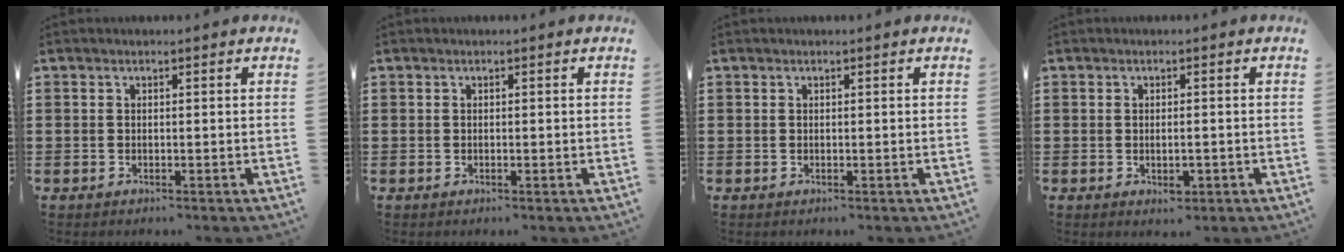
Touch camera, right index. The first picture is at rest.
{"total": 0.0}
{"total": 0.0}
{"total": 2.3, "force": [-0.7, 0.9, 2.1], "torque": [-0.037, 0.000, -0.013]}